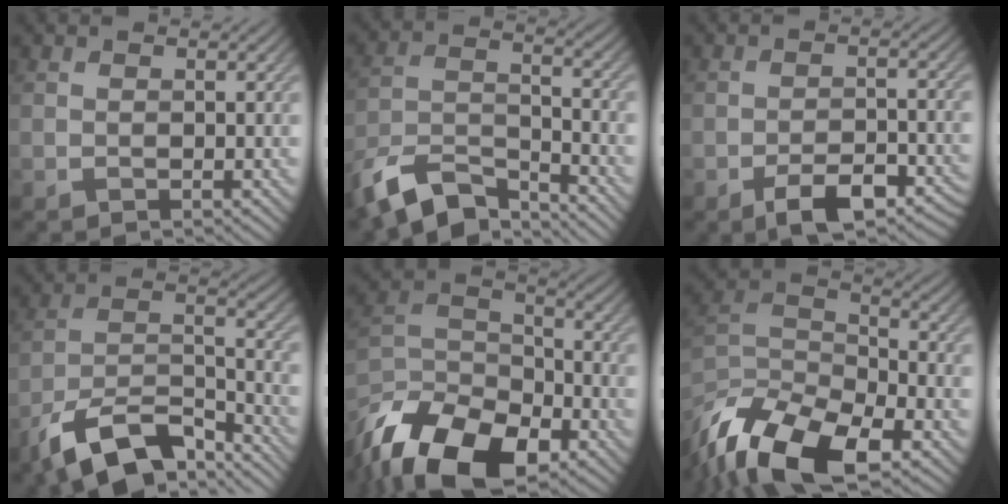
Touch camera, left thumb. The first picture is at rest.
{"total": 10.0, "force": [-8.3, 3.2, 4.7], "torque": [-0.095, -0.005, -0.168]}
{"total": 6.0, "force": [-3.7, 2.3, 4.2], "torque": [-0.064, 0.005, -0.057]}
{"total": 13.6, "force": [-10.0, 4.7, 7.8], "torque": [-0.149, -0.012, -0.186]}
{"total": 16.3, "force": [-11.0, 8.2, 8.9], "torque": [-0.220, -0.038, -0.191]}
{"total": 15.3, "force": [-10.0, 6.6, 9.5], "torque": [-0.230, -0.020, -0.179]}